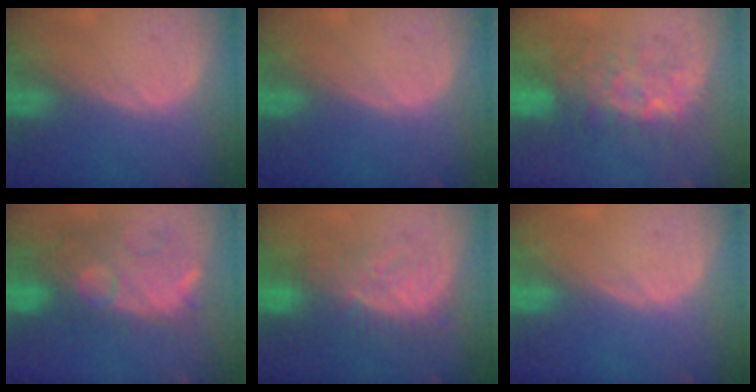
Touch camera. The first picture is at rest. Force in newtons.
{"total": 0.0}
{"total": 8.0, "press": 7.9, "slide": 0.8}
{"total": 11.1, "press": 10.3, "slide": 4.1}
{"total": 7.9, "press": 7.8, "slide": 1.6}
{"total": 0.0}